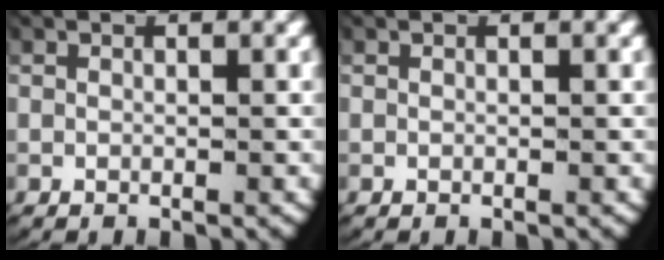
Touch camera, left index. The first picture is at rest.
{"total": 0.0}